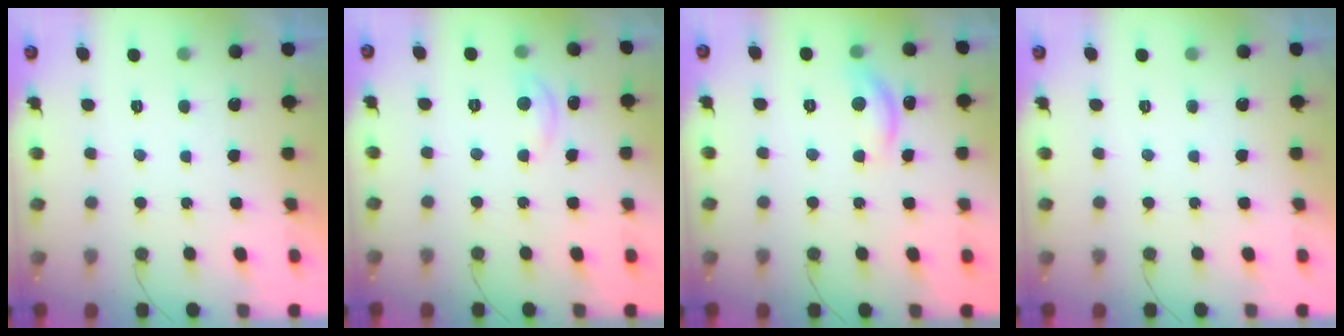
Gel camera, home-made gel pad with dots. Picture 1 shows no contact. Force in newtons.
{"total": 2.8, "press": 2.8, "slide": 0.3}
{"total": 10.6, "press": 10.5, "slide": 0.7}
{"total": 0.0}